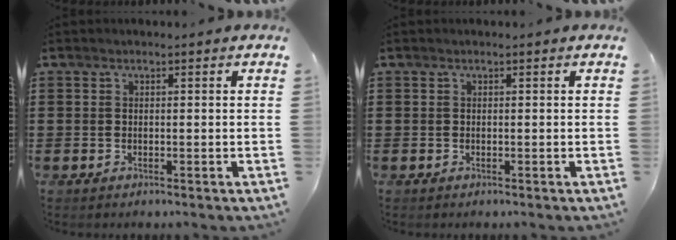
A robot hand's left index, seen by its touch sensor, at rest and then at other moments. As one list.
[{"total": 0.0}]